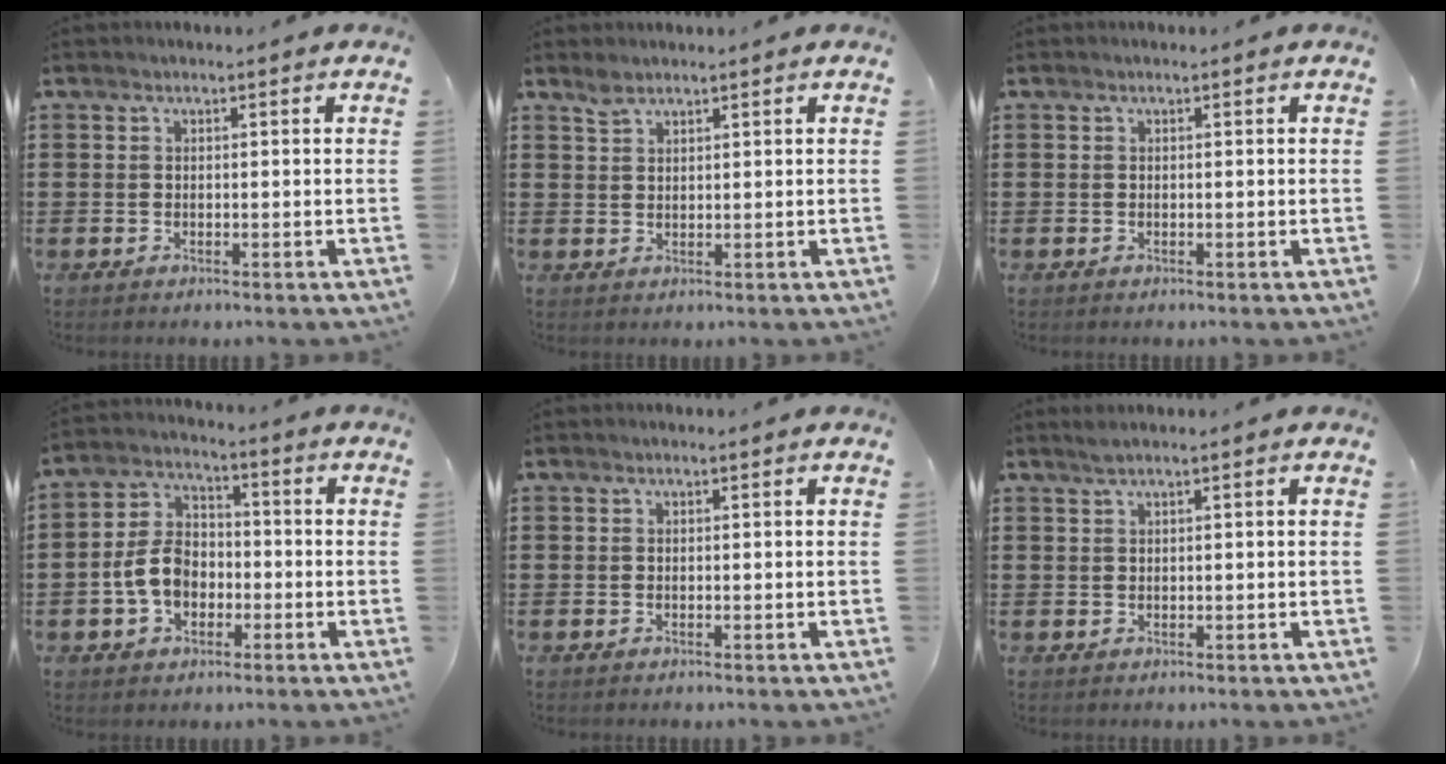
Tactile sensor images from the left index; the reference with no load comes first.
{"total": 1.8, "force": [1.6, 0.7, 0.7], "torque": [-0.017, 0.000, 0.031]}
{"total": 0.0}
{"total": 7.6, "force": [-1.8, 5.4, 5.0], "torque": [-0.118, 0.009, -0.039]}
{"total": 0.0}
{"total": 1.2, "force": [0.7, 0.0, 0.9], "torque": [-0.019, 0.000, 0.013]}